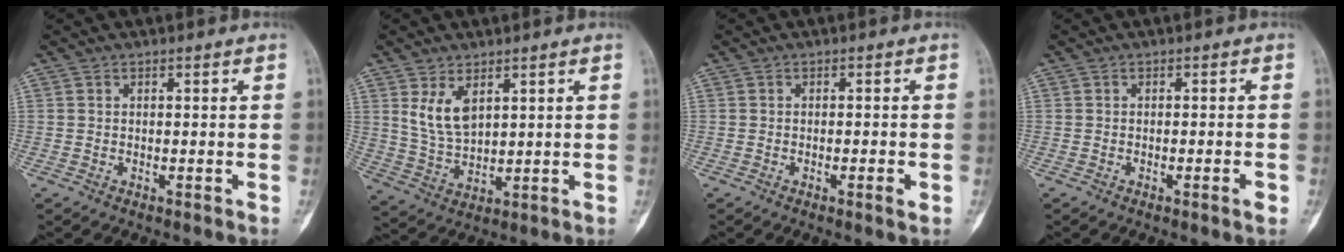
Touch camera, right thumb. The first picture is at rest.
{"total": 7.2, "force": [3.3, 3.9, 5.1], "torque": [-0.089, -0.021, 0.078]}
{"total": 2.0, "force": [-0.6, 0.4, 1.8], "torque": [-0.031, 0.000, -0.009]}
{"total": 1.9, "force": [-0.8, 0.2, 1.7], "torque": [-0.028, 0.001, -0.010]}